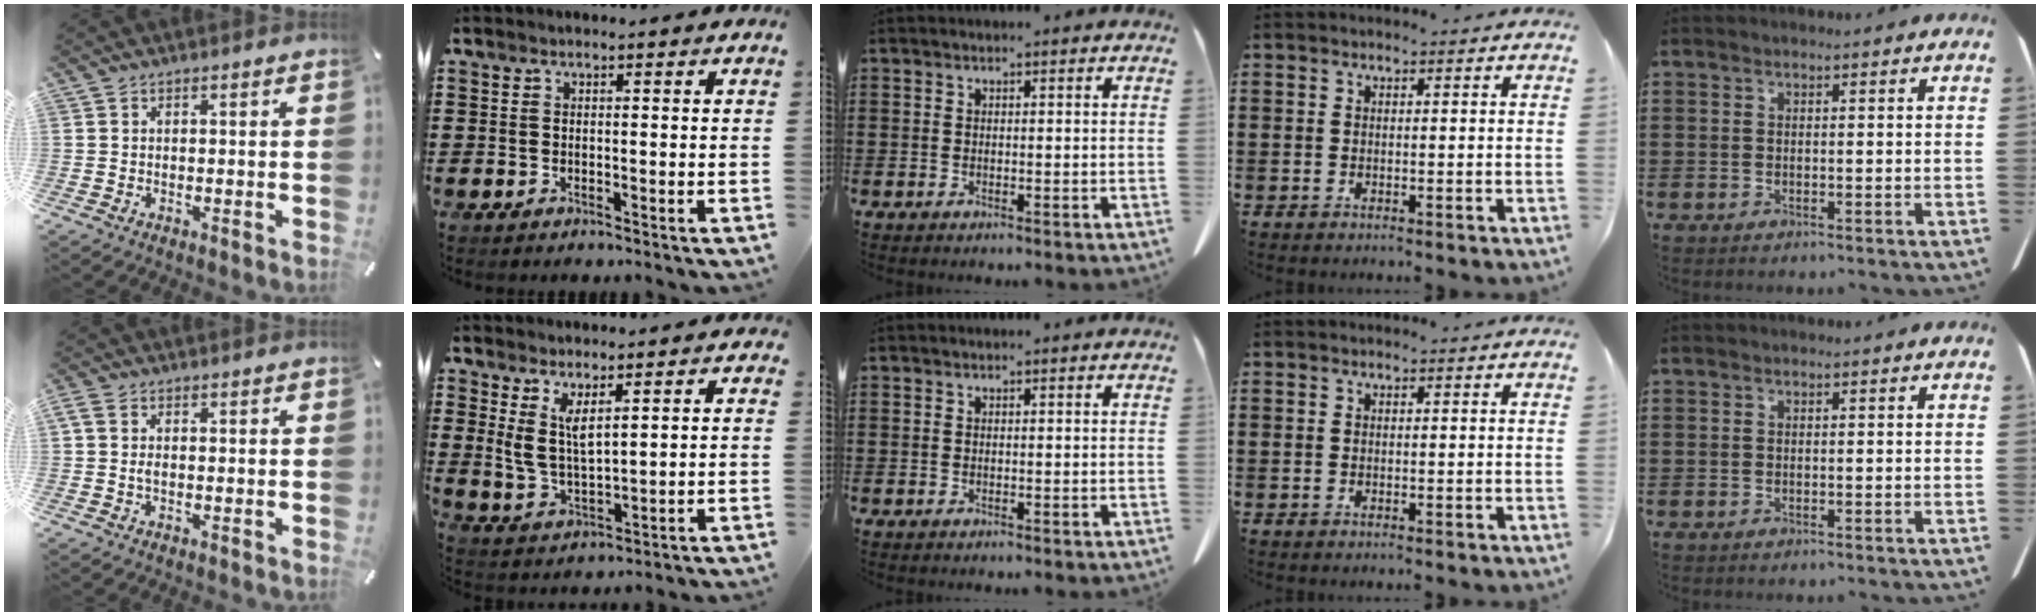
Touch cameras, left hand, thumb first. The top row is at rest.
{"thumb": {"total": 1.8, "force": [0.0, 0.9, 1.6], "torque": [-0.037, -0.002, -0.002]}, "index": {"total": 5.8, "force": [3.0, 2.4, 4.4], "torque": [-0.102, -0.004, 0.051]}}